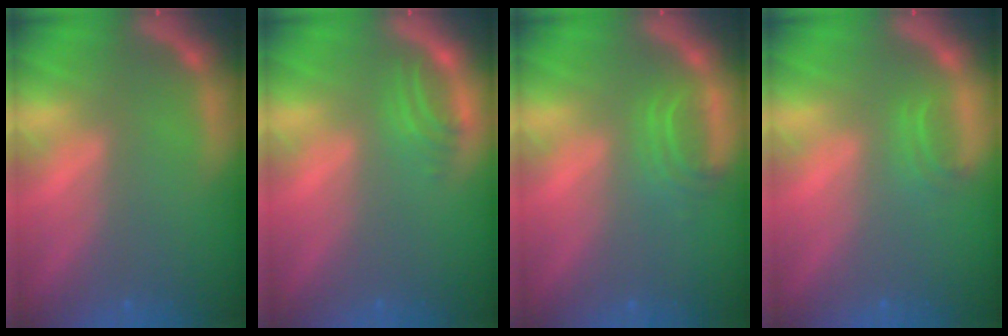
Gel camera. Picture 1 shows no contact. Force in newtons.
{"total": 2.0}
{"total": 2.5}
{"total": 1.4}